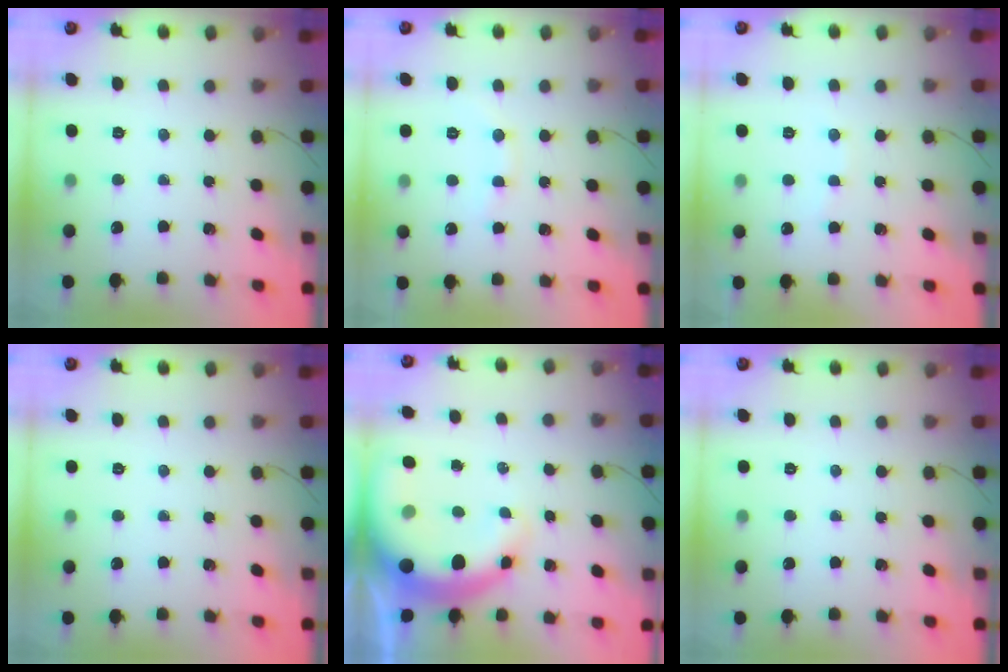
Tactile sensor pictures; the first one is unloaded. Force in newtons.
{"total": 6.7, "press": 6.5, "slide": 1.8}
{"total": 4.3, "press": 4.2, "slide": 0.8}
{"total": 0.0}
{"total": 14.0, "press": 13.7, "slide": 2.9}
{"total": 0.0}